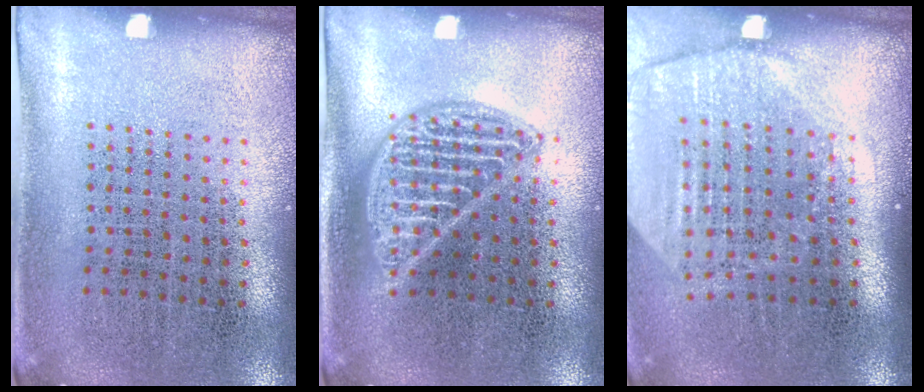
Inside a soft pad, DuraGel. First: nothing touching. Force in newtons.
{"total": 2.3, "press": 2.2, "slide": 0.3}
{"total": 2.0, "press": 1.8, "slide": 1.0}